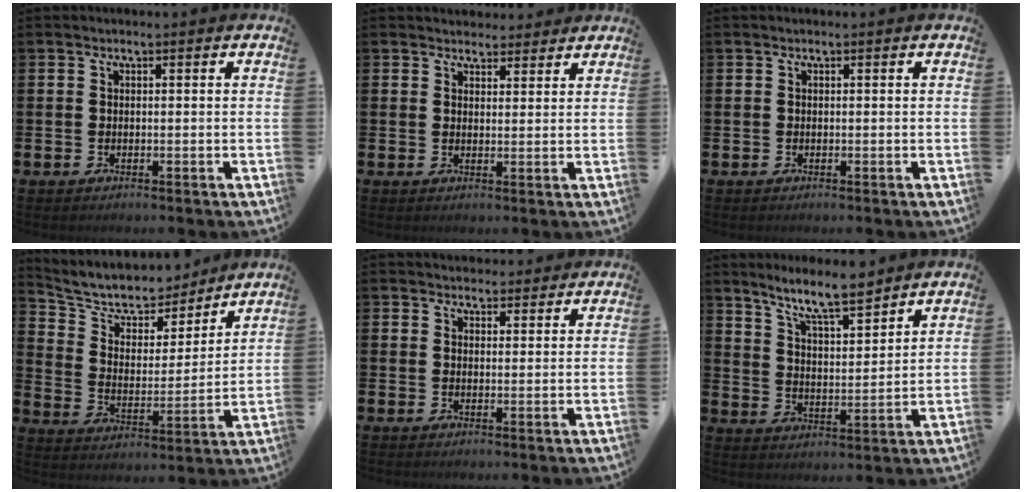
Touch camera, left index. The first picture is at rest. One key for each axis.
{"total": 3.2, "fx": 3.0, "fy": 1.1, "fz": -0.3, "tx": 0.007, "ty": -0.014, "tz": 0.055}
{"total": 0.0}
{"total": 8.3, "fx": 7.6, "fy": 3.0, "fz": 1.5, "tx": -0.074, "ty": -0.056, "tz": 0.133}
{"total": 2.9, "fx": 2.7, "fy": 0.9, "fz": -0.2, "tx": 0.007, "ty": -0.013, "tz": 0.050}
{"total": 8.5, "fx": 7.7, "fy": 1.0, "fz": 3.3, "tx": -0.086, "ty": -0.038, "tz": 0.138}